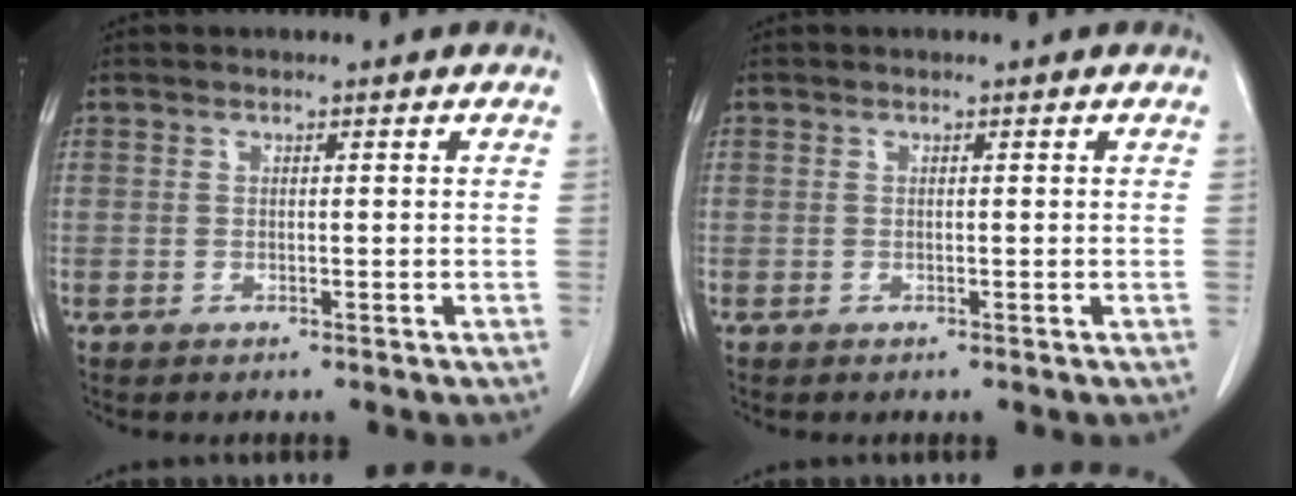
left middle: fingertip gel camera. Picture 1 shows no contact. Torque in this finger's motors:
{"motor_torque": [0.03, -0.02, 0.02, -0.01]}